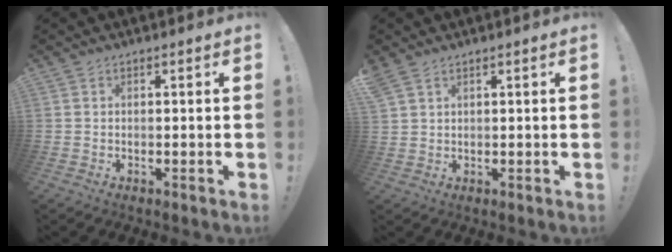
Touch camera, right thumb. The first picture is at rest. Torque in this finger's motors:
{"motor_torque": [-0.04, 0.03, 0.40, 0.29, 0.09]}